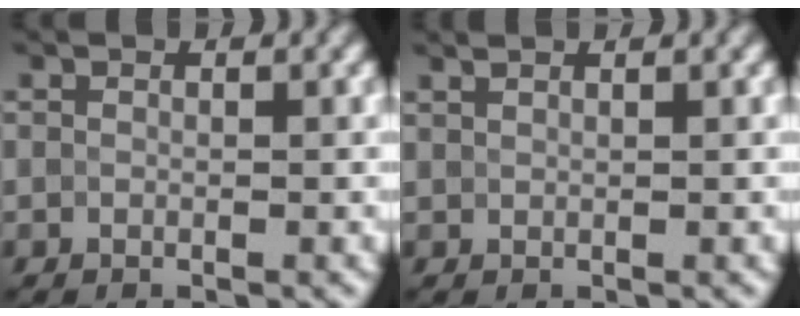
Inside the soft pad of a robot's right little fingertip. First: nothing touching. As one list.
[{"total": 1.5, "force": [1.3, 0.4, 0.7], "torque": [-0.005, 0.002, 0.010]}]